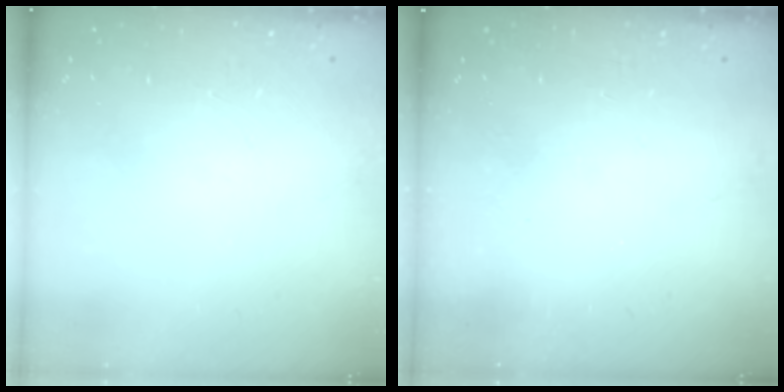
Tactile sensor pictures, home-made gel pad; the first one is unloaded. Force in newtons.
{"total": 2.4, "press": 2.2, "slide": 0.8}